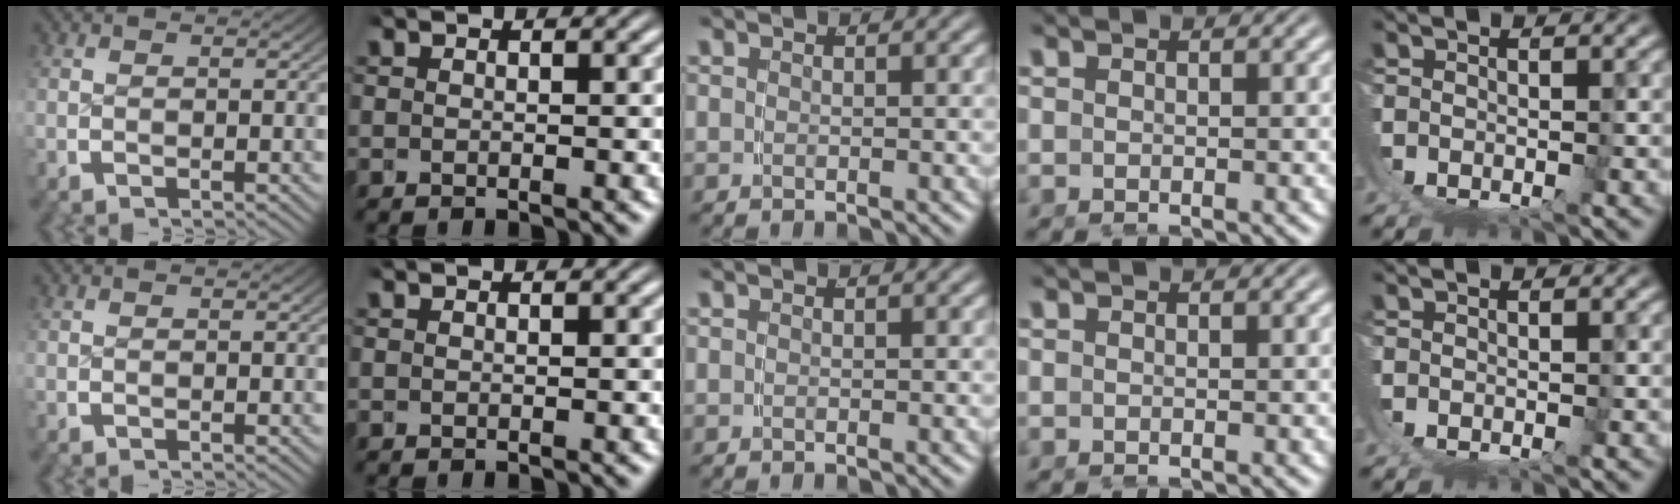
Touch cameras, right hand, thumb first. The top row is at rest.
{}